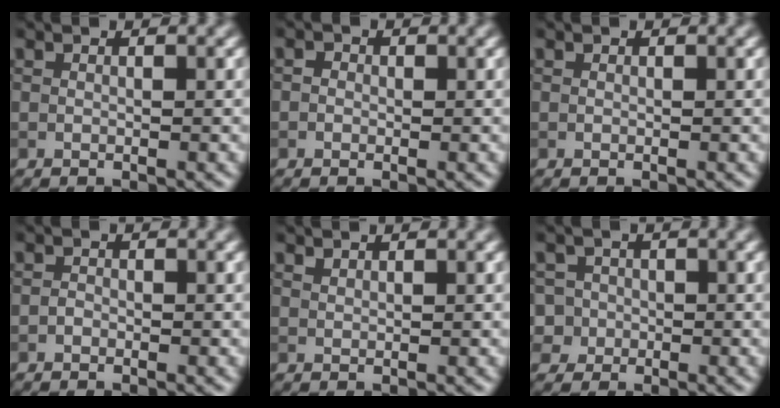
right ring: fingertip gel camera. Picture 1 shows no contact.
{"total": 0.8, "force": [0.0, 0.7, 0.3], "torque": [-0.004, -0.005, -0.006]}
{"total": 0.0}
{"total": 0.6, "force": [-0.3, 0.4, 0.2], "torque": [-0.002, -0.001, -0.008]}
{"total": 0.6, "force": [0.5, 0.2, 0.1], "torque": [-0.003, -0.001, 0.014]}
{"total": 3.9, "force": [-0.4, 3.8, 0.7], "torque": [0.007, 0.019, -0.027]}